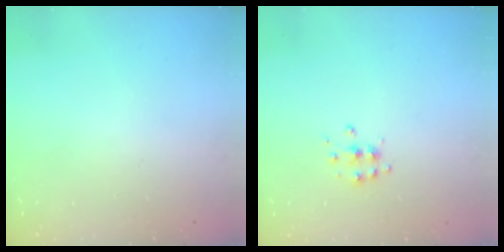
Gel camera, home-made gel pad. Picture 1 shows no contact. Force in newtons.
{"total": 5.5, "press": 5.5, "slide": 0.6}